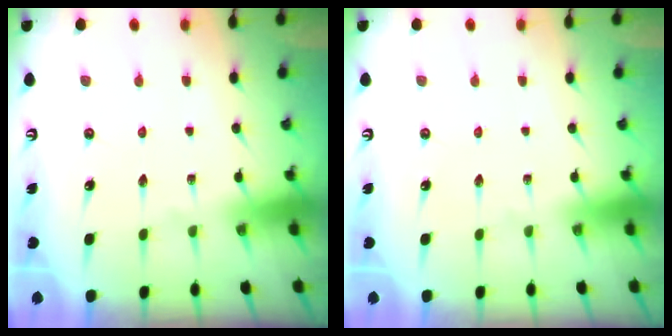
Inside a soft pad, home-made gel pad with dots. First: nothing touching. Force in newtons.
{"total": 0.0}